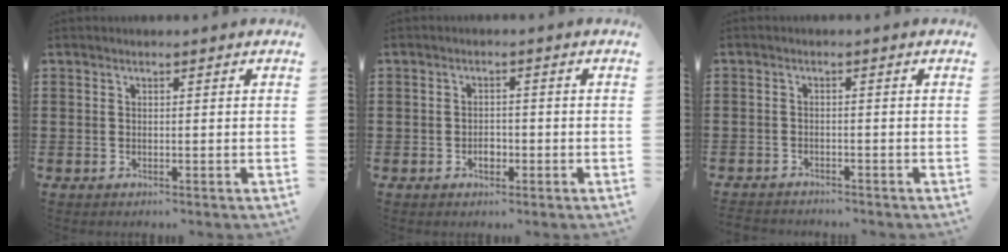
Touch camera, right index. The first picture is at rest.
{"total": 1.9, "force": [-0.9, 1.1, 1.3], "torque": [-0.028, -0.003, -0.016]}
{"total": 1.6, "force": [-1.5, 0.2, -0.1], "torque": [-0.003, 0.002, -0.035]}